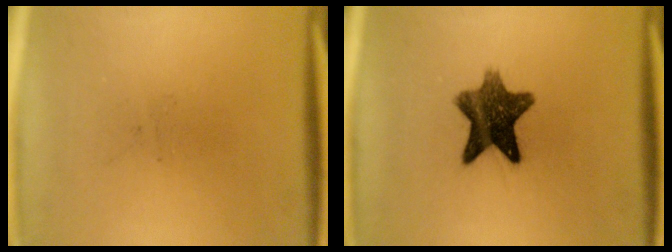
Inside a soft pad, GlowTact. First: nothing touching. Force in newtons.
{"total": 10.1}